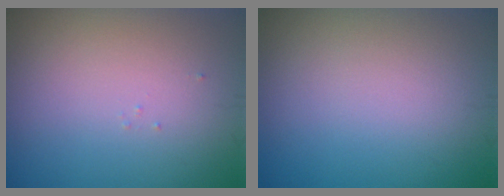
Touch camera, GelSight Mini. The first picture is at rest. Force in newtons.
{"total": 0.0}